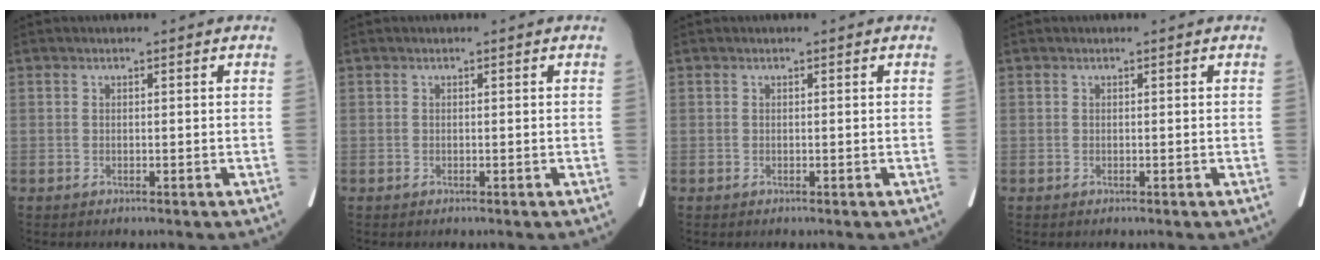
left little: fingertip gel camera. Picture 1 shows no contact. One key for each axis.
{"total": 0.0}
{"total": 0.0}
{"total": 0.0}